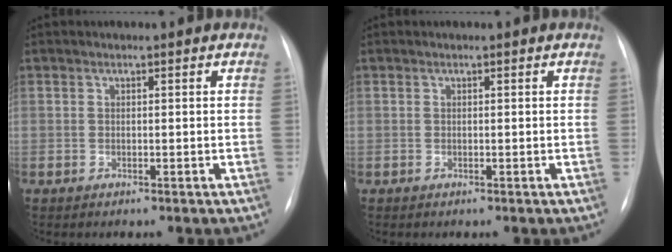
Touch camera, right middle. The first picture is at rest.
{"total": 0.0}